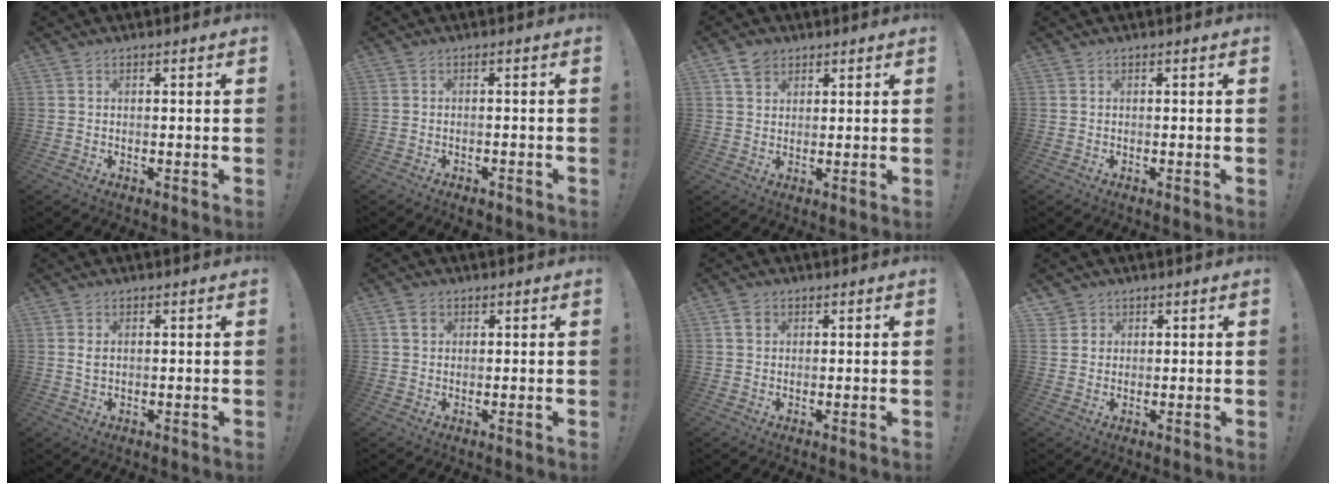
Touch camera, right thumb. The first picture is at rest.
{"total": 1.8, "force": [-1.4, 0.7, 0.8], "torque": [-0.008, 0.005, -0.024]}
{"total": 4.6, "force": [2.9, 3.3, 1.5], "torque": [-0.024, -0.006, 0.054]}
{"total": 0.0}
{"total": 1.8, "force": [0.7, 1.0, 1.4], "torque": [-0.022, 0.000, 0.010]}
{"total": 3.3, "force": [1.3, 2.6, 1.5], "torque": [-0.021, 0.001, 0.025]}
{"total": 2.8, "force": [1.1, 2.2, 1.2], "torque": [-0.014, 0.000, 0.021]}
{"total": 2.8, "force": [1.6, 2.3, 0.1], "torque": [-0.003, -0.009, 0.028]}